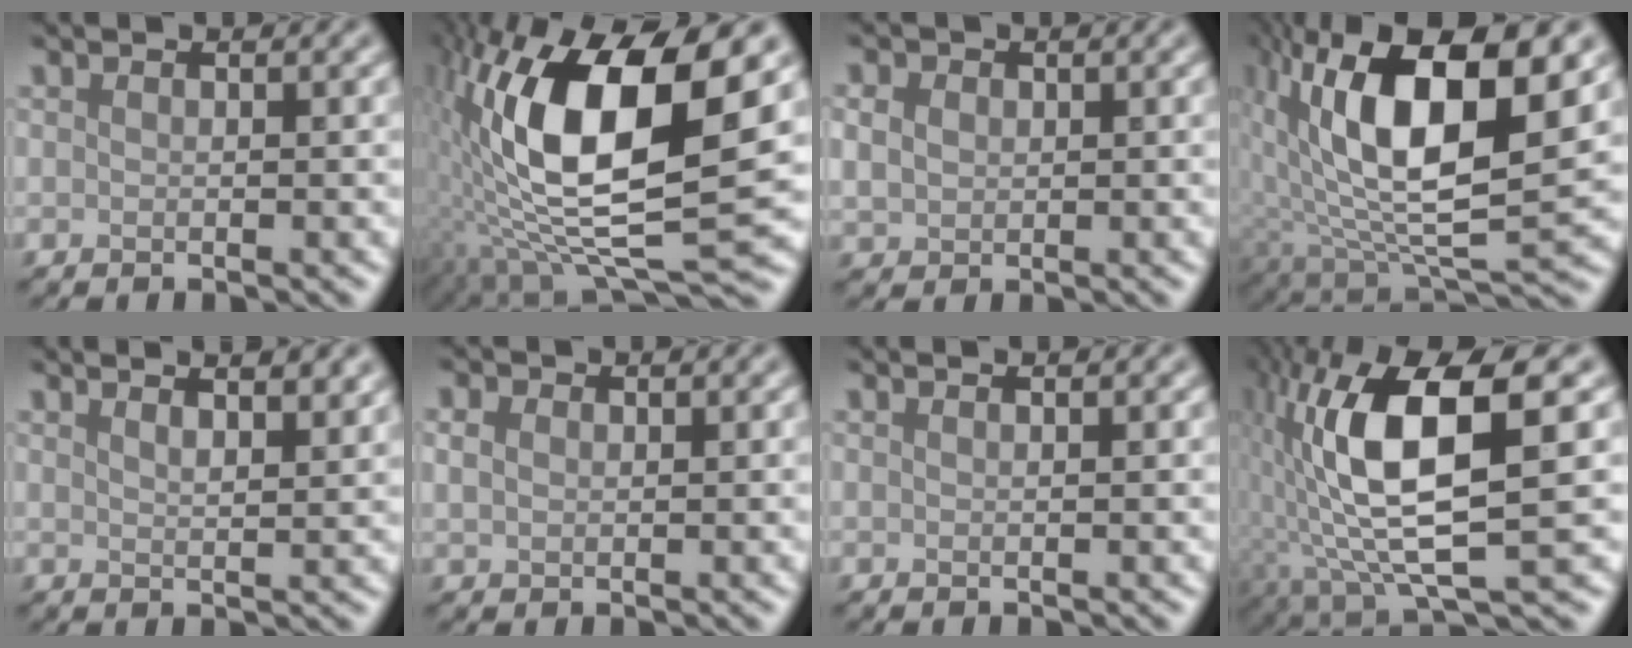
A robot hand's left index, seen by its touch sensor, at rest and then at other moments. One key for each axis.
{"total": 14.7, "fx": 2.1, "fy": 4.9, "fz": 13.7, "tx": -0.260, "ty": -0.002, "tz": 0.031}
{"total": 1.9, "fx": 0.5, "fy": 1.7, "fz": 0.9, "tx": -0.017, "ty": 0.000, "tz": 0.009}
{"total": 15.0, "fx": 3.8, "fy": 6.1, "fz": 13.2, "tx": -0.235, "ty": 0.004, "tz": 0.070}
{"total": 5.9, "fx": 4.1, "fy": 2.2, "fz": 3.6, "tx": -0.021, "ty": 0.031, "tz": 0.028}
{"total": 1.4, "fx": 0.5, "fy": 1.0, "fz": 0.8, "tx": -0.015, "ty": 0.004, "tz": 0.009}
{"total": 0.7, "fx": 0.5, "fy": 0.2, "fz": 0.5, "tx": -0.003, "ty": 0.001, "tz": 0.001}
{"total": 12.3, "fx": 1.8, "fy": 3.8, "fz": 11.5, "tx": -0.219, "ty": -0.006, "tz": 0.037}